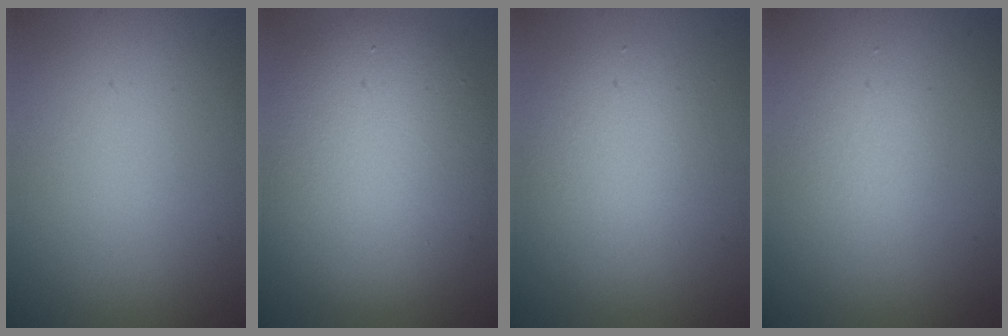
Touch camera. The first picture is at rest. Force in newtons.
{"total": 9.4, "press": 9.3, "slide": 0.6}
{"total": 3.7, "press": 3.7, "slide": 0.0}
{"total": 1.5, "press": 1.5, "slide": 0.1}